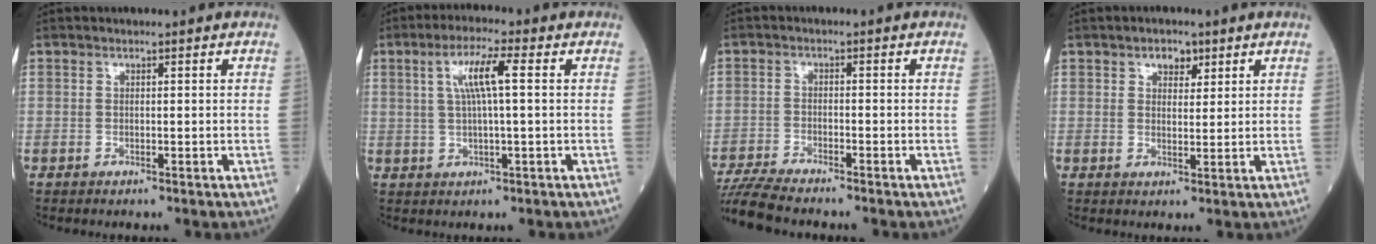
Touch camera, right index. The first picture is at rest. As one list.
[{"total": 6.3, "force": [1.5, 0.4, 6.1], "torque": [-0.118, 0.010, 0.029]}, {"total": 8.9, "force": [-8.1, 0.5, 3.7], "torque": [-0.070, -0.019, -0.141]}, {"total": 3.0, "force": [1.8, 1.7, 1.6], "torque": [-0.025, 0.004, 0.029]}]